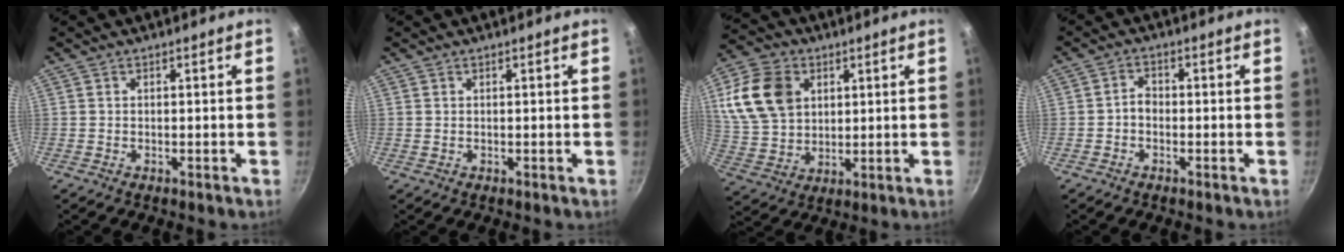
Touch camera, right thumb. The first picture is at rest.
{"total": 0.0}
{"total": 14.7, "force": [4.5, 11.0, 8.6], "torque": [-0.145, -0.006, 0.093]}
{"total": 2.4, "force": [-0.9, 1.8, 1.5], "torque": [-0.020, 0.017, -0.021]}